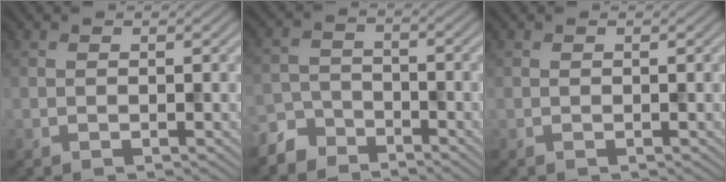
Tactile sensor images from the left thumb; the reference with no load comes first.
{"total": 4.8, "force": [-4.1, 2.3, 0.9], "torque": [-0.020, -0.002, -0.095]}
{"total": 0.0}